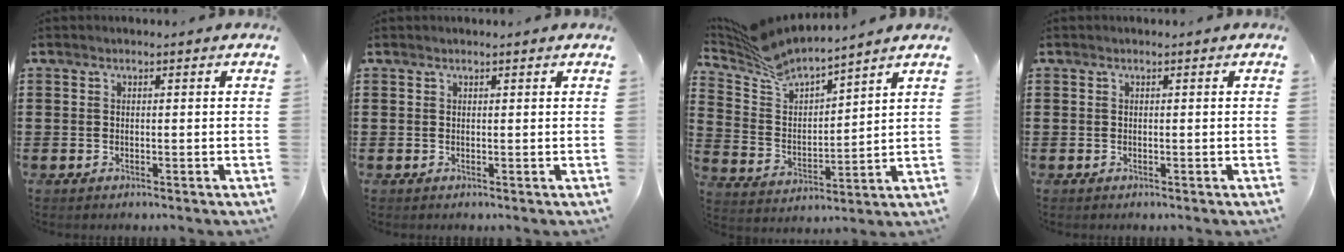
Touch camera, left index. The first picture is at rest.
{"total": 0.0}
{"total": 7.2, "force": [6.8, 0.9, 2.3], "torque": [-0.076, -0.035, 0.117]}
{"total": 0.0}